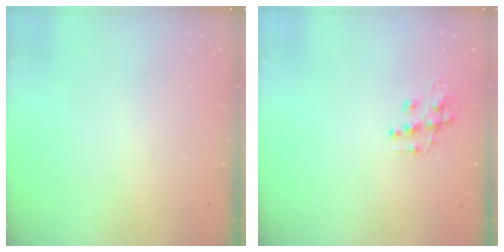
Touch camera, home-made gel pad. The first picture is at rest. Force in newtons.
{"total": 9.8, "press": 9.7, "slide": 0.5}